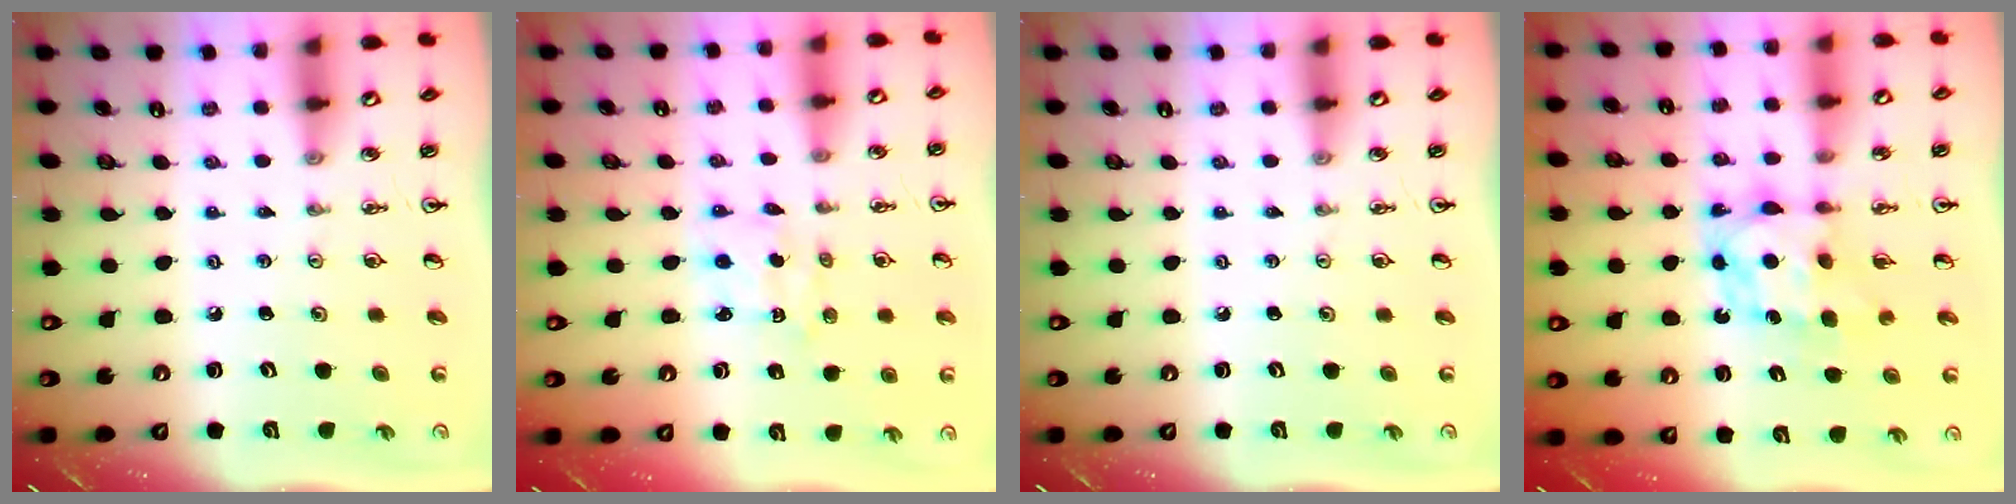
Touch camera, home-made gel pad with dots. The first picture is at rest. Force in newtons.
{"total": 2.1, "press": 2.0, "slide": 0.6}
{"total": 0.0}
{"total": 7.0, "press": 7.0, "slide": 0.2}